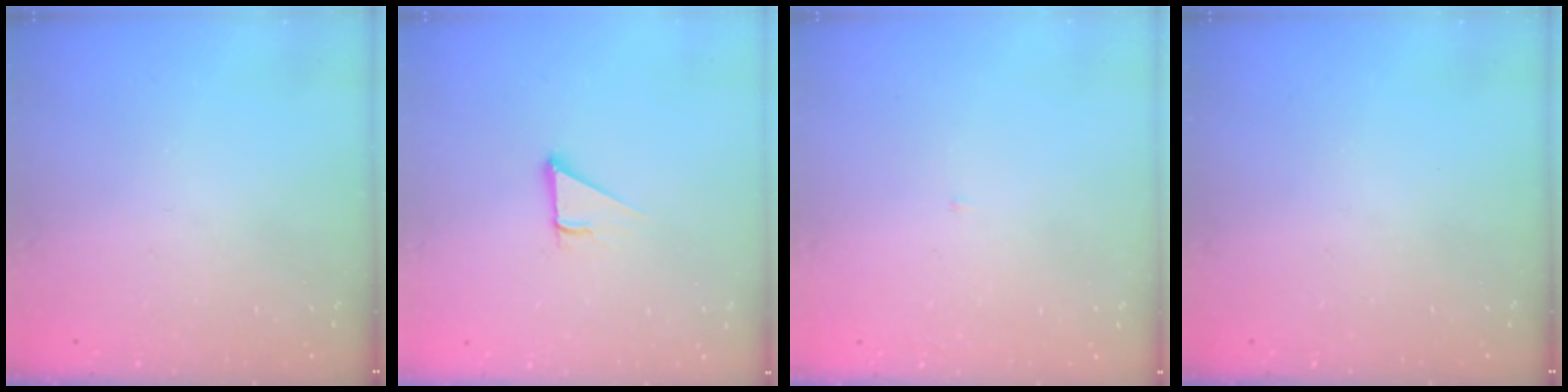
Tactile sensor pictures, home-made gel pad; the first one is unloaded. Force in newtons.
{"total": 3.0, "press": 3.0, "slide": 0.2}
{"total": 2.0, "press": 2.0, "slide": 0.2}
{"total": 0.0}